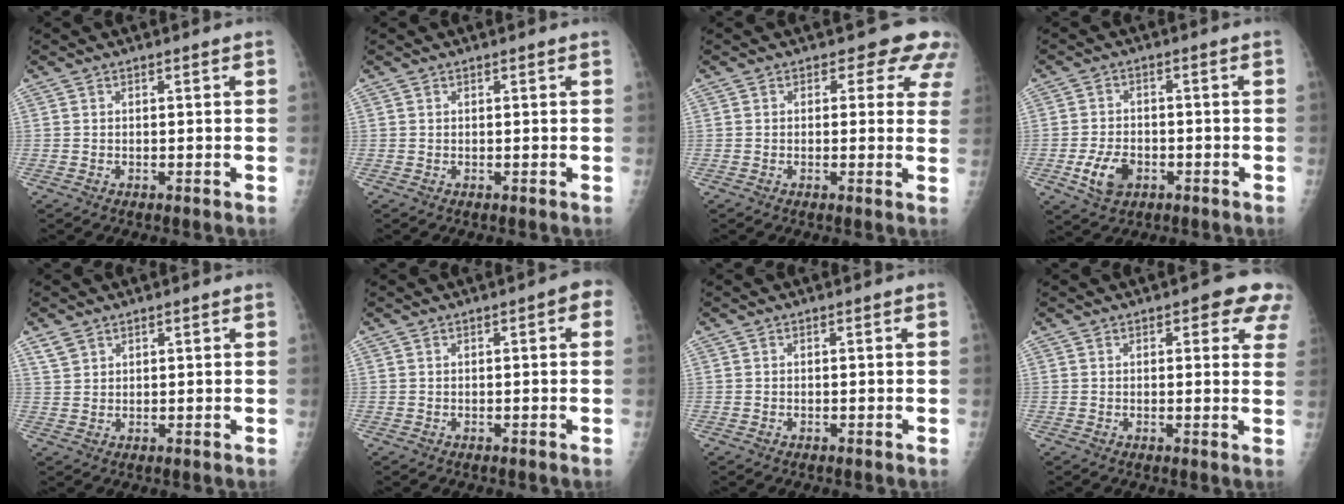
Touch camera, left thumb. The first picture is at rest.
{"total": 0.0}
{"total": 6.3, "force": [4.3, 3.7, 2.7], "torque": [0.010, -0.014, 0.024]}
{"total": 6.7, "force": [-2.6, 4.5, 4.2], "torque": [-0.072, 0.009, -0.043]}
{"total": 2.5, "force": [1.9, 1.4, 0.7], "torque": [-0.006, -0.006, 0.040]}
{"total": 2.8, "force": [0.7, 1.0, 2.5], "torque": [-0.025, 0.008, 0.002]}
{"total": 0.0}
{"total": 7.3, "force": [4.2, 3.2, 5.0], "torque": [-0.016, -0.011, 0.036]}